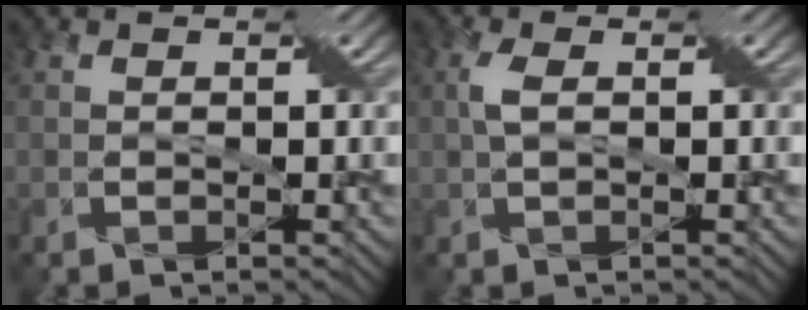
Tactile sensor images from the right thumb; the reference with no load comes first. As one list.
[{"total": 3.0, "force": [0.3, 1.1, 2.8], "torque": [-0.064, 0.006, 0.004]}]